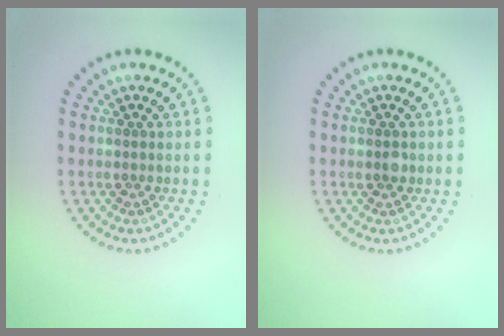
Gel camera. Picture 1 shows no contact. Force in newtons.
{"total": 0.9, "press": 0.9, "slide": 0.2}